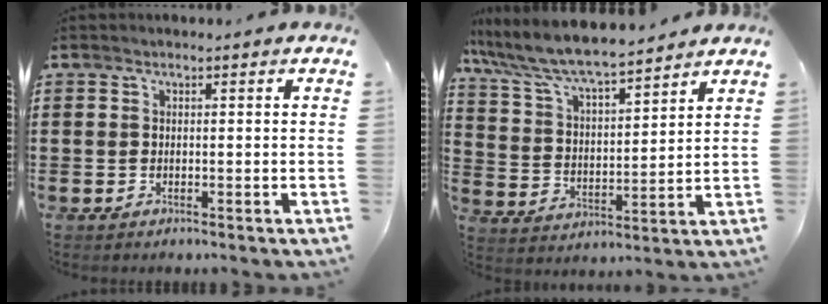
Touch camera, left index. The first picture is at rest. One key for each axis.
{"total": 7.6, "fx": 7.0, "fy": 0.9, "fz": 2.8, "tx": -0.085, "ty": -0.039, "tz": 0.121}